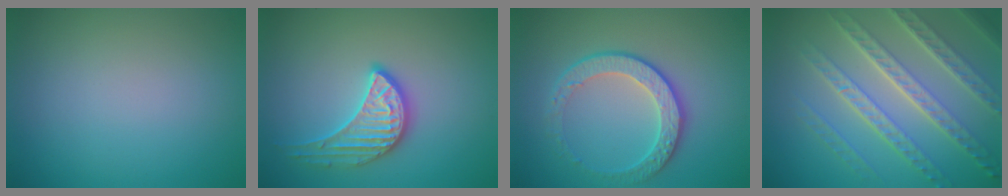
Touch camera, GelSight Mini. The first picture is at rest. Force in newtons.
{"total": 3.3, "press": 3.2, "slide": 0.9}
{"total": 3.8, "press": 3.4, "slide": 1.8}
{"total": 7.5, "press": 5.3, "slide": 5.3}